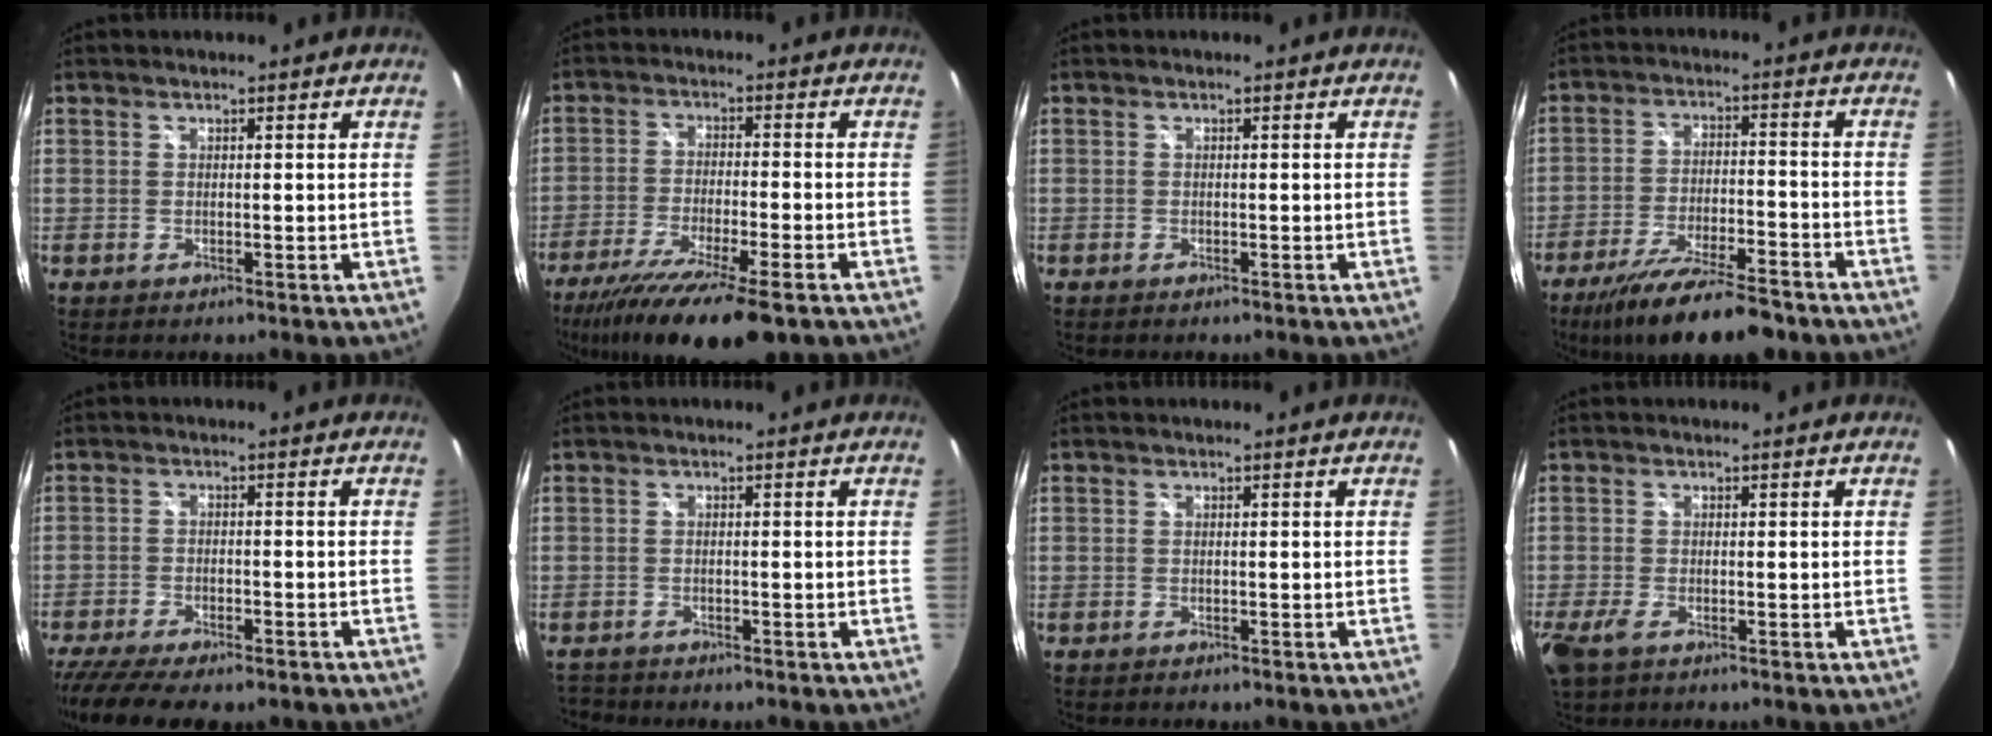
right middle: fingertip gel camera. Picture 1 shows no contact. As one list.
[{"total": 17.1, "force": [-12.5, 2.5, 11.3], "torque": [-0.220, -0.055, -0.210]}, {"total": 0.6, "force": [-0.6, 0.2, 0.2], "torque": [-0.004, -0.003, -0.011]}, {"total": 16.1, "force": [-12.9, 3.4, 9.1], "torque": [-0.180, -0.029, -0.207]}, {"total": 13.8, "force": [-11.0, 3.9, 7.4], "torque": [-0.163, -0.048, -0.173]}, {"total": 3.3, "force": [-3.1, 1.0, 0.5], "torque": [-0.024, -0.014, -0.058]}, {"total": 0.6, "force": [-0.5, 0.2, 0.2], "torque": [-0.003, -0.003, -0.011]}, {"total": 4.1, "force": [-2.4, 1.7, 2.8], "torque": [-0.071, -0.015, -0.046]}]